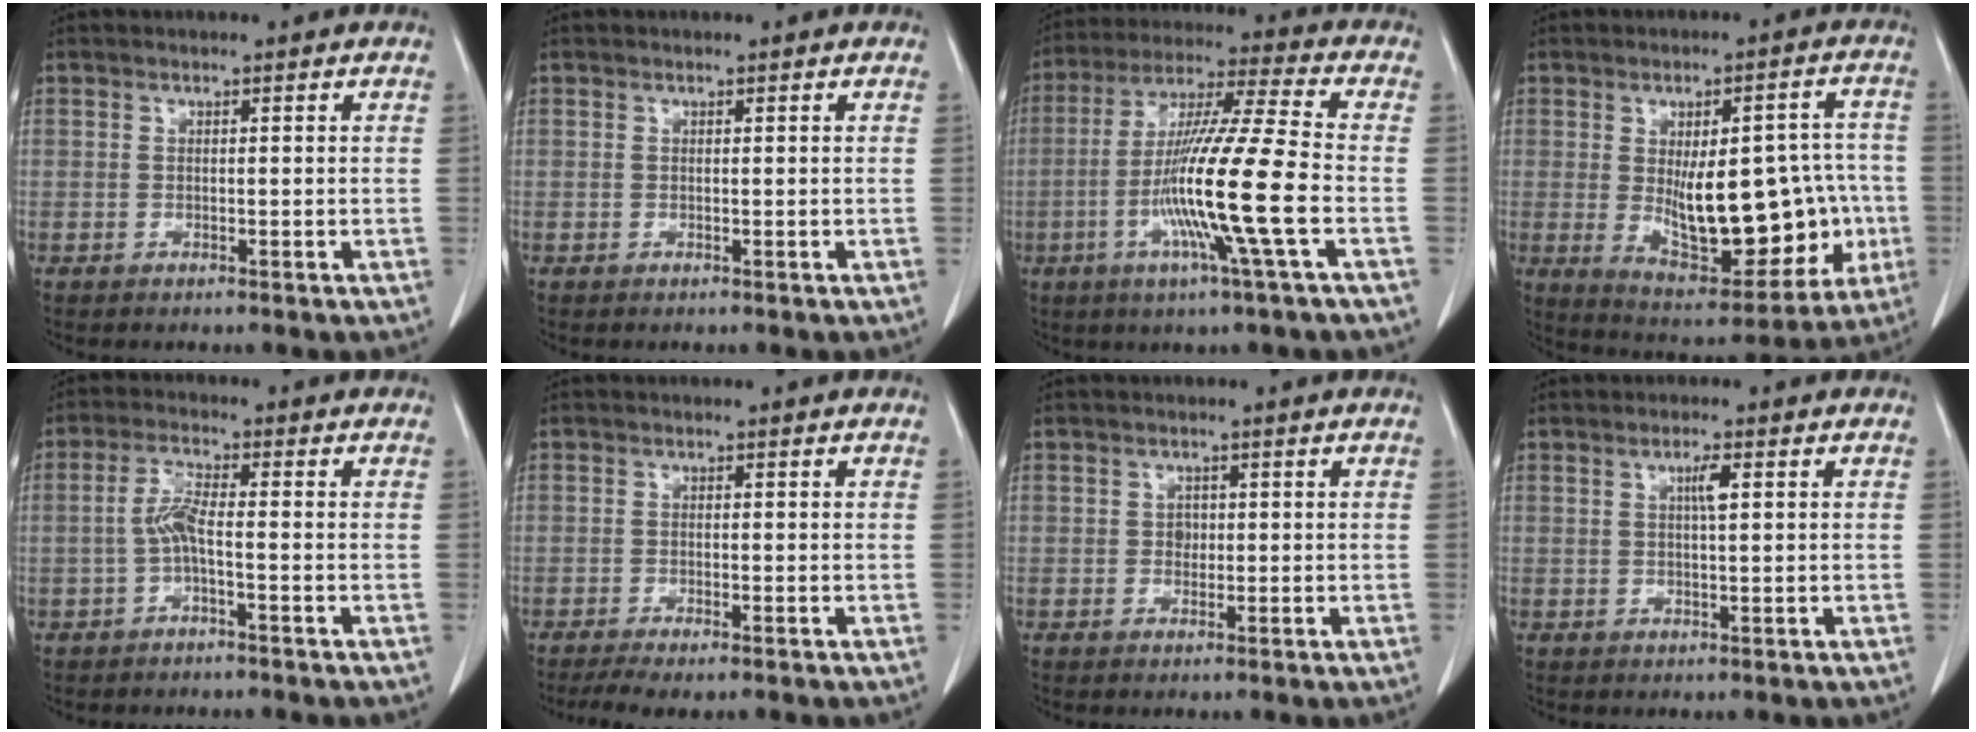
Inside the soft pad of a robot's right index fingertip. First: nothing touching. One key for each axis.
{"total": 0.0}
{"total": 15.8, "fx": -4.2, "fy": -1.3, "fz": 15.2, "tx": -0.289, "ty": -0.013, "tz": -0.087}
{"total": 18.9, "fx": -1.8, "fy": 8.6, "fz": 16.8, "tx": -0.246, "ty": 0.014, "tz": 0.004}
{"total": 3.8, "fx": -1.0, "fy": 0.3, "fz": 3.7, "tx": -0.078, "ty": 0.007, "tz": -0.021}
{"total": 4.1, "fx": -3.1, "fy": 0.6, "fz": 2.6, "tx": -0.044, "ty": -0.009, "tz": -0.049}
{"total": 1.3, "fx": 0.0, "fy": 1.1, "fz": 0.7, "tx": -0.010, "ty": 0.003, "tz": 0.000}
{"total": 2.2, "fx": 0.7, "fy": 0.1, "fz": 2.1, "tx": -0.039, "ty": 0.001, "tz": 0.012}